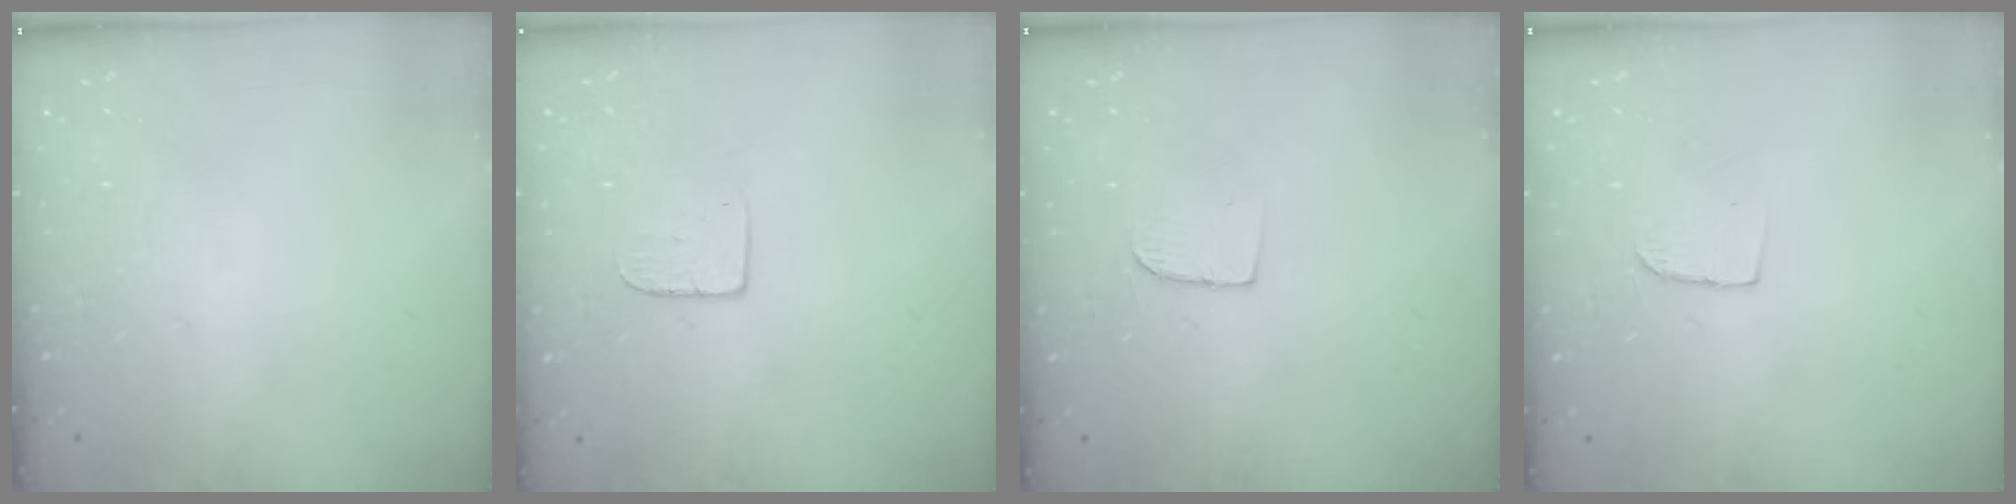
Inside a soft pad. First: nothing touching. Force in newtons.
{"total": 5.0, "press": 5.0, "slide": 0.4}
{"total": 5.6, "press": 5.6, "slide": 0.4}
{"total": 3.8, "press": 3.8, "slide": 0.4}